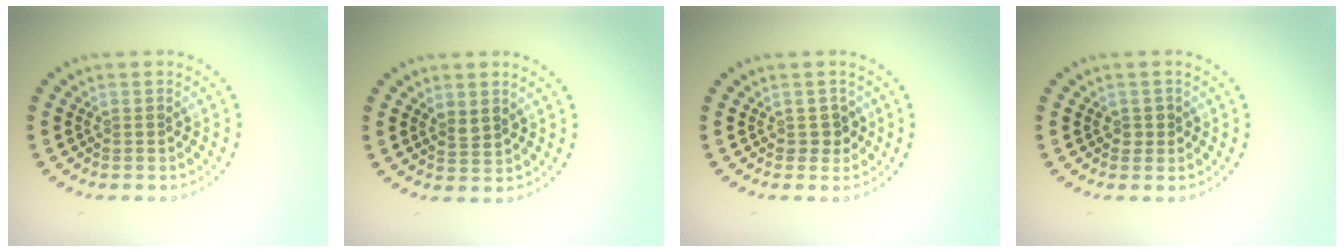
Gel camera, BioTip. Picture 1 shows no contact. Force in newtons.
{"total": 1.4, "press": 1.3, "slide": 0.5}
{"total": 1.2, "press": 1.0, "slide": 0.7}
{"total": 0.8, "press": 0.8, "slide": 0.2}